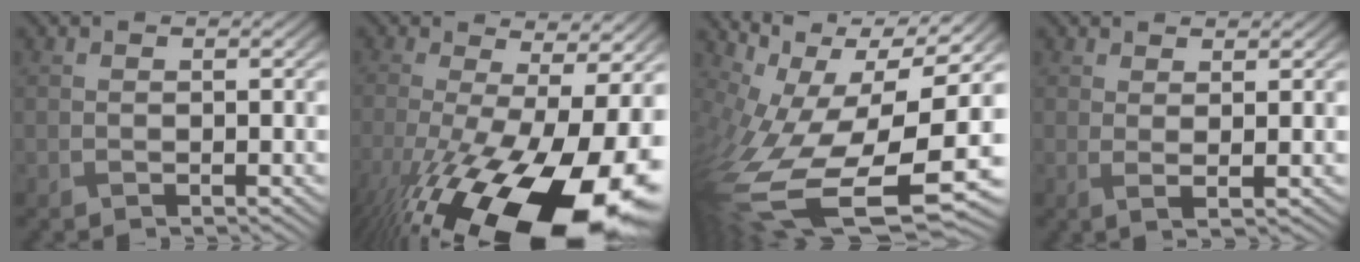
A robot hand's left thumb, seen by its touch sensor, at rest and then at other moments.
{"total": 20.2, "force": [-7.7, 8.1, 16.8], "torque": [-0.302, -0.069, -0.101]}
{"total": 16.4, "force": [-2.7, 8.3, 13.8], "torque": [-0.286, -0.052, -0.021]}
{"total": 2.1, "force": [0.9, 0.5, 1.9], "torque": [-0.036, -0.006, 0.017]}